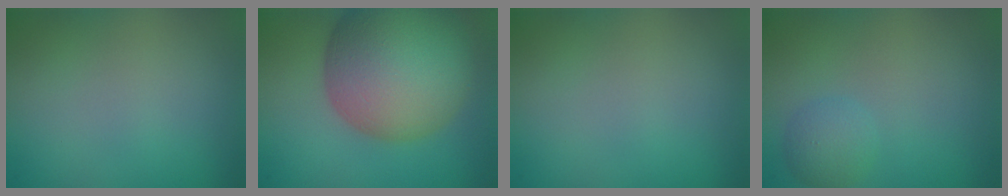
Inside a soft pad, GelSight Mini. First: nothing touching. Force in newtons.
{"total": 13.5, "press": 13.4, "slide": 0.9}
{"total": 0.0}
{"total": 1.9, "press": 1.9, "slide": 0.1}